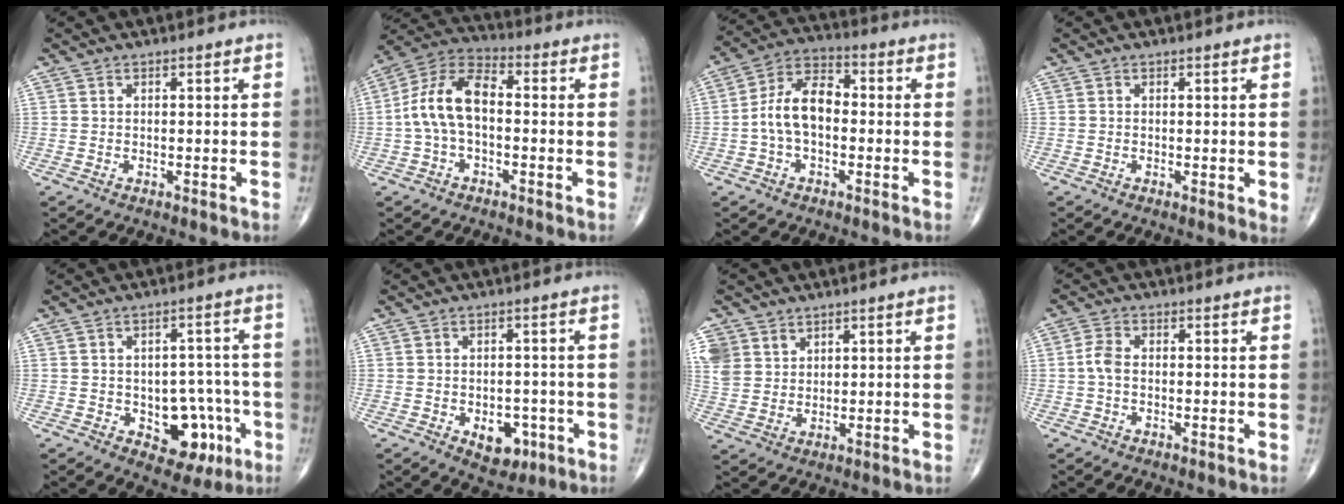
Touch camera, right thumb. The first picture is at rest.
{"total": 11.3, "force": [-0.7, 6.3, 9.4], "torque": [-0.184, 0.038, -0.022]}
{"total": 10.1, "force": [-1.0, 6.1, 8.0], "torque": [-0.141, 0.035, -0.029]}
{"total": 1.5, "force": [0.2, 0.5, 1.4], "torque": [-0.021, -0.007, -0.001]}
{"total": 10.4, "force": [-3.5, 6.8, 7.0], "torque": [-0.046, 0.030, -0.035]}
{"total": 6.4, "force": [-2.4, 4.2, 4.2], "torque": [-0.029, 0.011, -0.023]}
{"total": 8.5, "force": [4.6, 6.7, 2.5], "torque": [-0.046, -0.013, 0.102]}
{"total": 3.0, "force": [-0.3, 1.8, 2.4], "torque": [-0.052, 0.006, -0.013]}